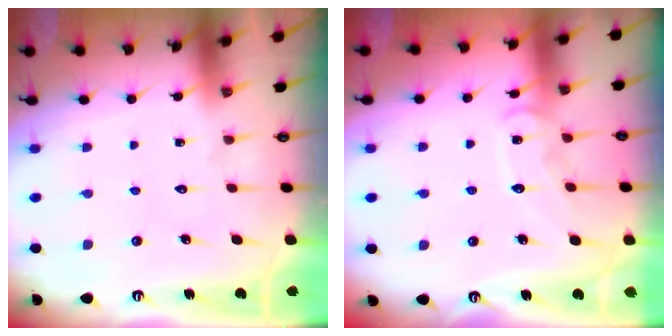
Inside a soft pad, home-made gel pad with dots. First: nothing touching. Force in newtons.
{"total": 10.0, "press": 10.0, "slide": 0.7}